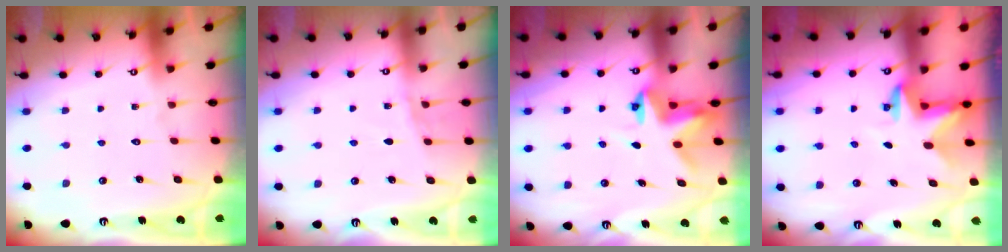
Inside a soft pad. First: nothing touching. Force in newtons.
{"total": 4.3, "press": 4.3, "slide": 0.5}
{"total": 4.1, "press": 4.1, "slide": 0.2}
{"total": 2.9, "press": 2.9, "slide": 0.1}